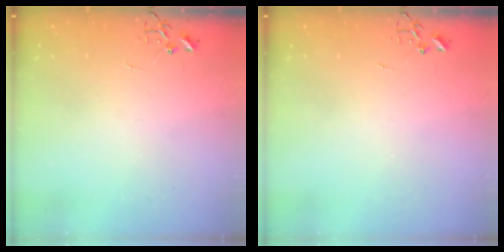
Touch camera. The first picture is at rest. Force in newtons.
{"total": 0.0}